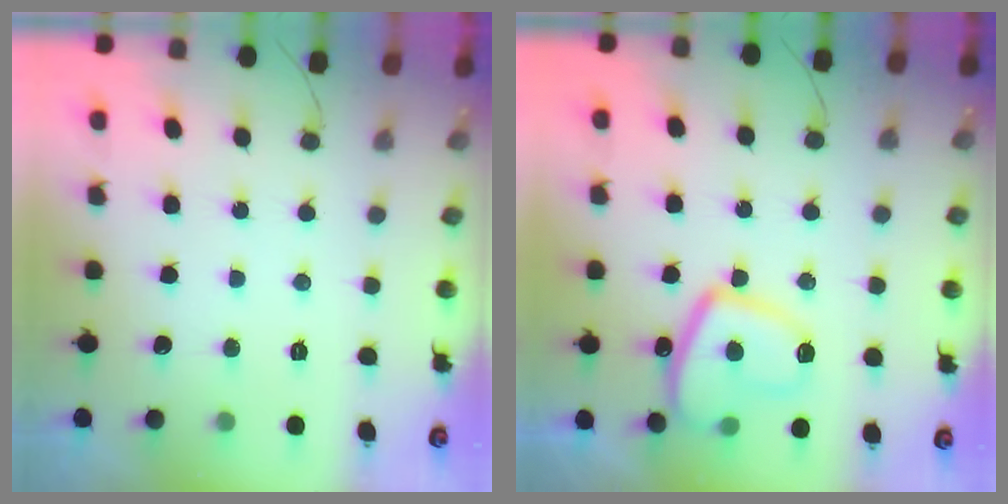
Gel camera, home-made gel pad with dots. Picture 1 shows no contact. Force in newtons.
{"total": 13.2, "press": 13.2, "slide": 1.5}